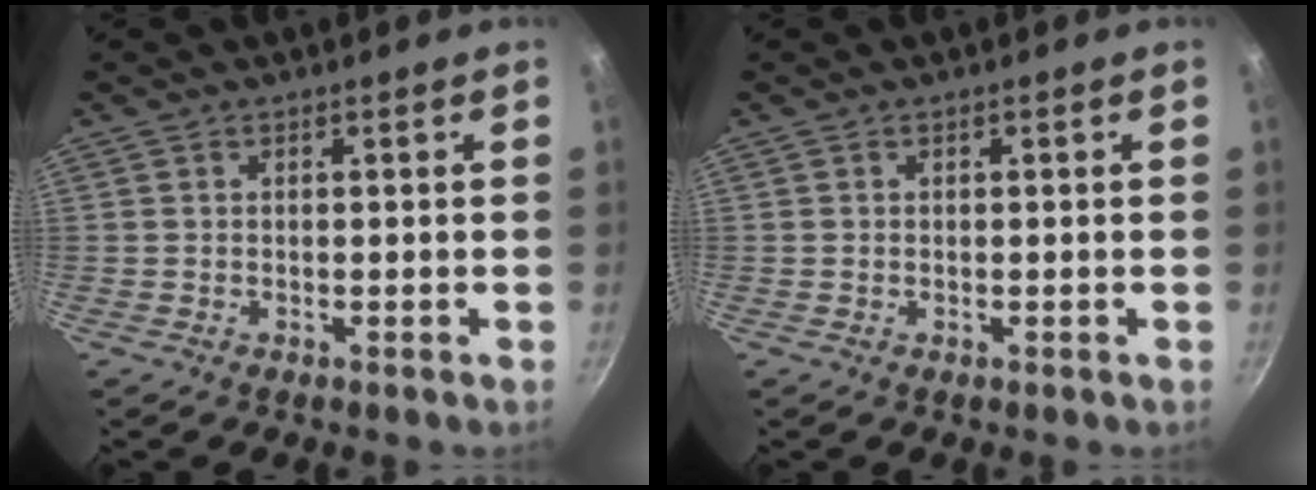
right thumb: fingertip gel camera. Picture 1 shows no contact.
{"total": 0.0}